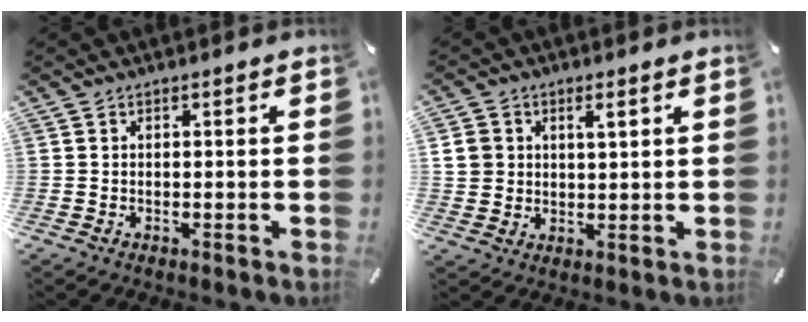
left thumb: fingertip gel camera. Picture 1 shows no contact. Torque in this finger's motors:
{"motor_torque": [0.80, 0.78, 0.27, -0.15, 0.08]}